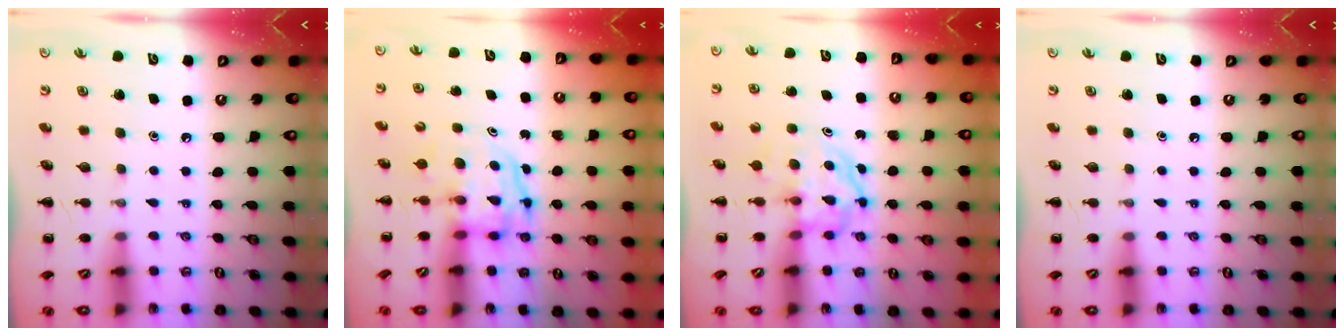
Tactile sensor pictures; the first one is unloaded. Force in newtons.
{"total": 4.0, "press": 3.9, "slide": 0.7}
{"total": 3.9, "press": 3.9, "slide": 0.5}
{"total": 0.0}